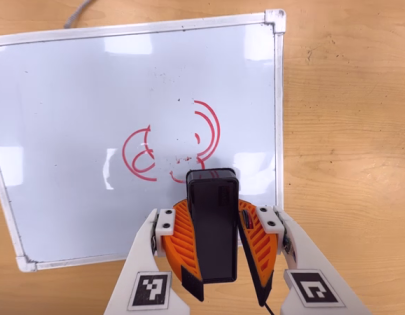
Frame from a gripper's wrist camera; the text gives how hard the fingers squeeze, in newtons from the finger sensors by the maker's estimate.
{"total": 12.5, "left": 12.6, "right": 12.4}